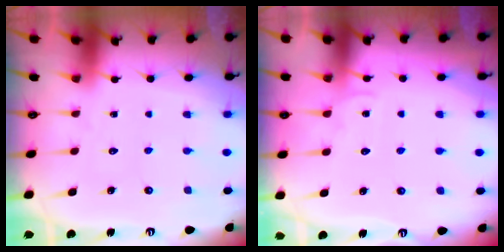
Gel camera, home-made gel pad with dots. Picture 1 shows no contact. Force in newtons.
{"total": 3.9, "press": 3.9, "slide": 0.4}